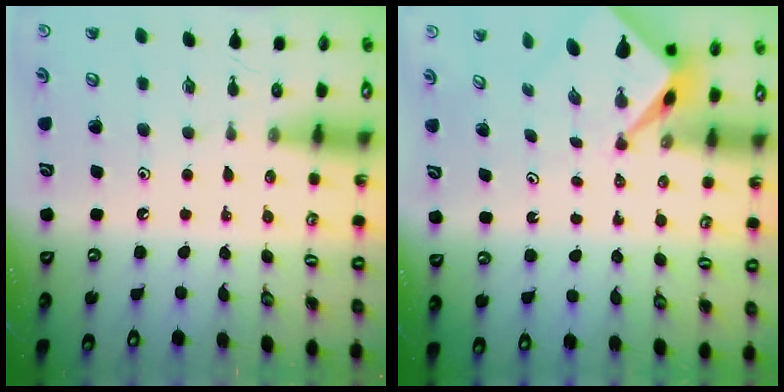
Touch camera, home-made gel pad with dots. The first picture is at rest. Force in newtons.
{"total": 2.9, "press": 2.9, "slide": 0.1}